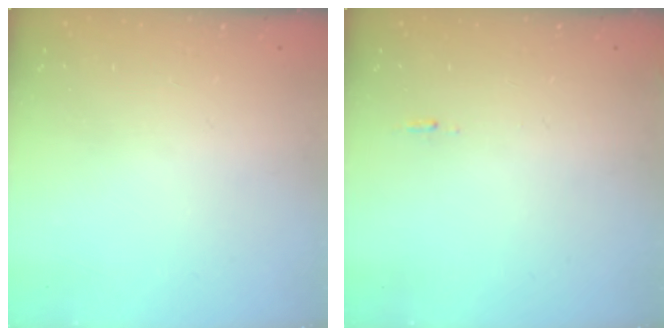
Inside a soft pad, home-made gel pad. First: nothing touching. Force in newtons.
{"total": 5.6, "press": 5.3, "slide": 1.8}